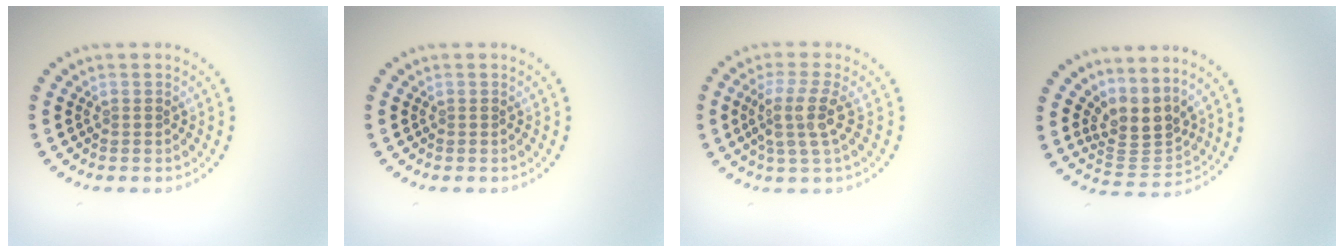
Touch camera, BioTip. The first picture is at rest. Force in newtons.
{"total": 0.0}
{"total": 3.6, "press": 2.8, "slide": 2.2}
{"total": 3.5, "press": 2.6, "slide": 2.4}